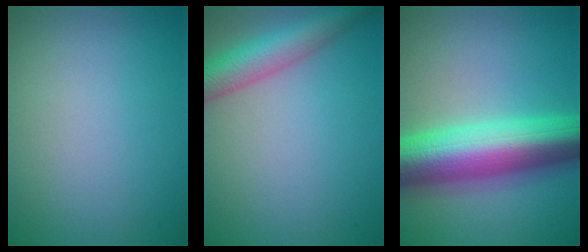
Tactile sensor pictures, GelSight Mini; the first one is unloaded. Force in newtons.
{"total": 5.3, "press": 5.3, "slide": 0.2}
{"total": 11.8, "press": 11.8, "slide": 0.1}